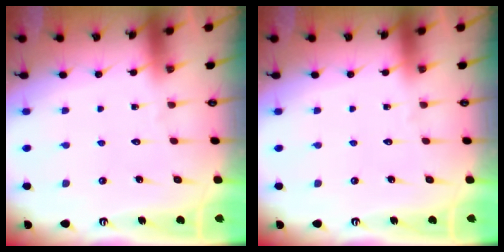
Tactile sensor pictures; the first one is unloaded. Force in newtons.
{"total": 0.0}